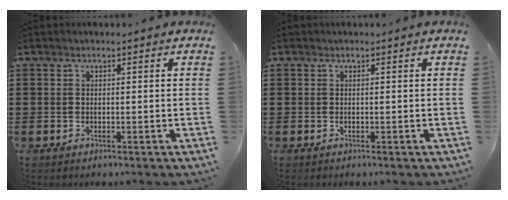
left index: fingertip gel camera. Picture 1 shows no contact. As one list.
[{"total": 0.0}]